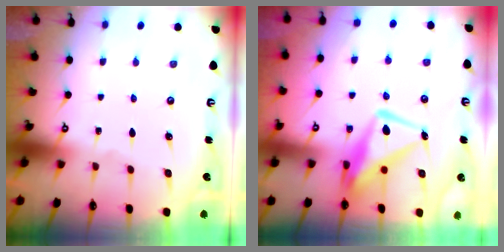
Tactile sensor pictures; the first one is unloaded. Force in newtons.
{"total": 12.3, "press": 12.2, "slide": 1.4}